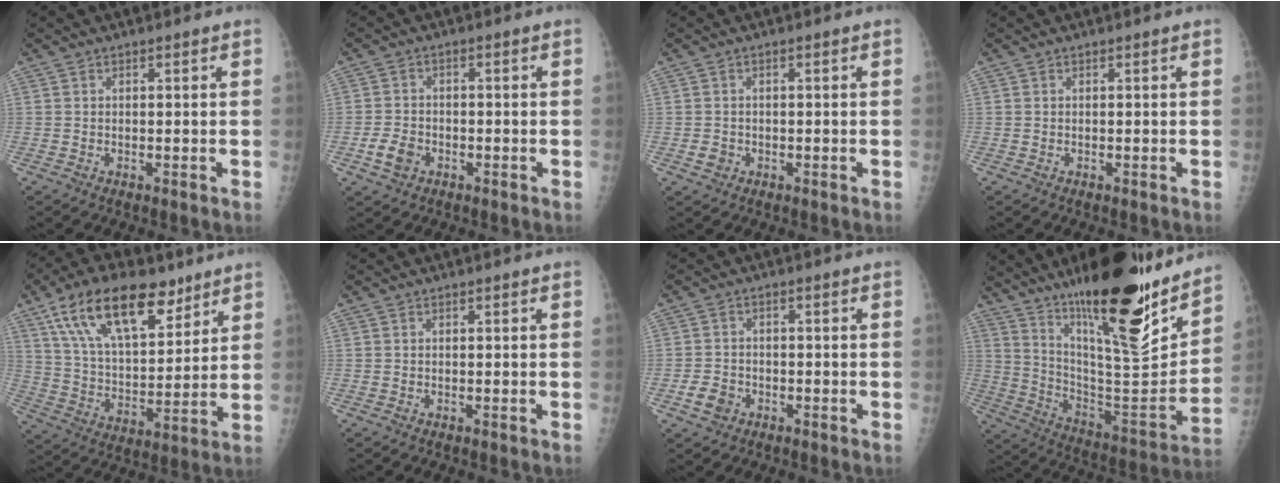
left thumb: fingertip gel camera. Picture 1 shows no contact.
{"total": 4.3, "force": [-1.8, 3.2, 2.2], "torque": [-0.036, 0.010, -0.031]}
{"total": 2.0, "force": [-0.6, 1.7, 0.7], "torque": [-0.007, 0.003, -0.008]}
{"total": 0.0}
{"total": 20.6, "force": [12.2, 9.7, 13.5], "torque": [-0.202, -0.035, 0.220]}
{"total": 0.0}
{"total": 3.8, "force": [-1.7, 3.0, 1.6], "torque": [-0.022, 0.011, -0.029]}
{"total": 27.9, "force": [19.2, 6.4, 19.2], "torque": [-0.272, -0.101, 0.315]}